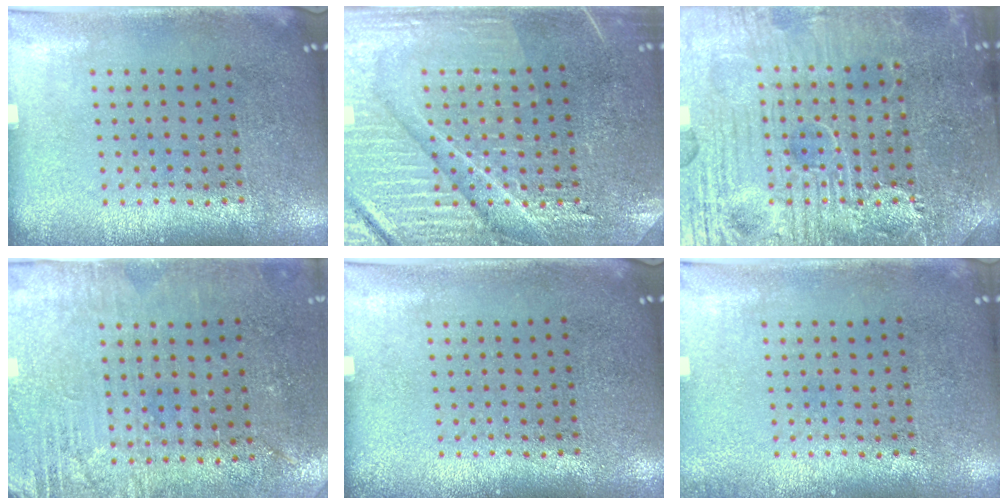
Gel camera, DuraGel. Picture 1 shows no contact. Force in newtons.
{"total": 4.3, "press": 4.2, "slide": 0.8}
{"total": 7.9, "press": 7.8, "slide": 0.9}
{"total": 2.8, "press": 2.6, "slide": 1.0}
{"total": 0.0}
{"total": 0.6, "press": 0.6, "slide": 0.1}